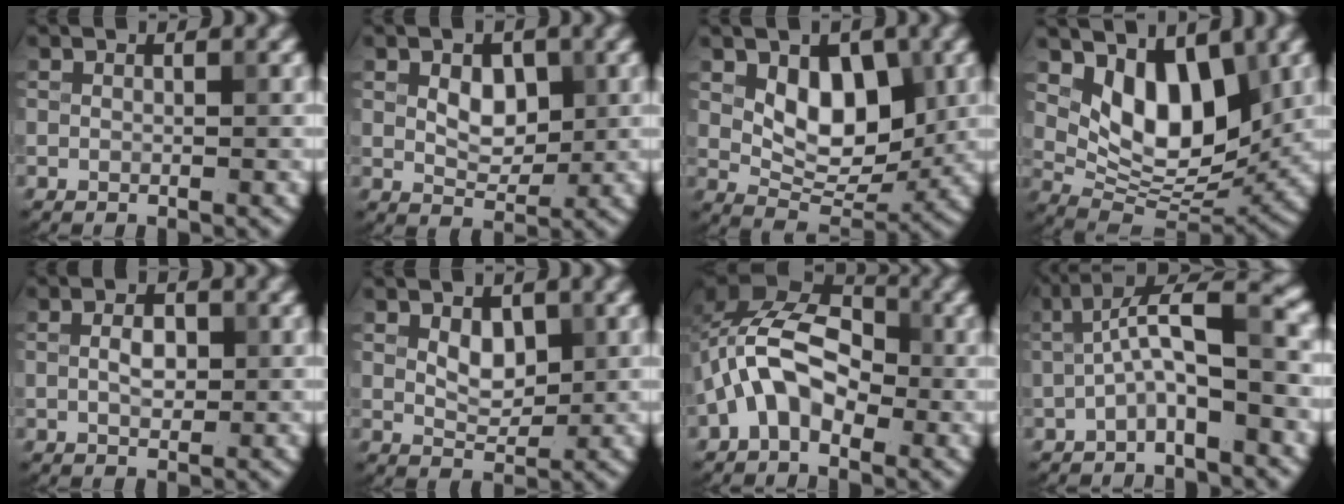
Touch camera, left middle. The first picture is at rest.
{"total": 3.3, "force": [0.7, 2.2, 2.3], "torque": [-0.039, -0.001, 0.013]}
{"total": 5.9, "force": [1.4, 3.7, 4.4], "torque": [-0.062, -0.011, 0.027]}
{"total": 7.1, "force": [2.8, 3.9, 5.2], "torque": [-0.081, -0.023, 0.045]}
{"total": 2.1, "force": [0.1, 1.3, 1.7], "torque": [-0.035, 0.002, 0.002]}
{"total": 2.7, "force": [0.9, 1.7, 1.9], "torque": [-0.033, -0.004, 0.020]}
{"total": 7.8, "force": [-1.8, 4.9, 5.8], "torque": [-0.099, 0.024, -0.049]}
{"total": 5.5, "force": [-0.8, 1.4, 5.3], "torque": [-0.090, 0.025, -0.021]}